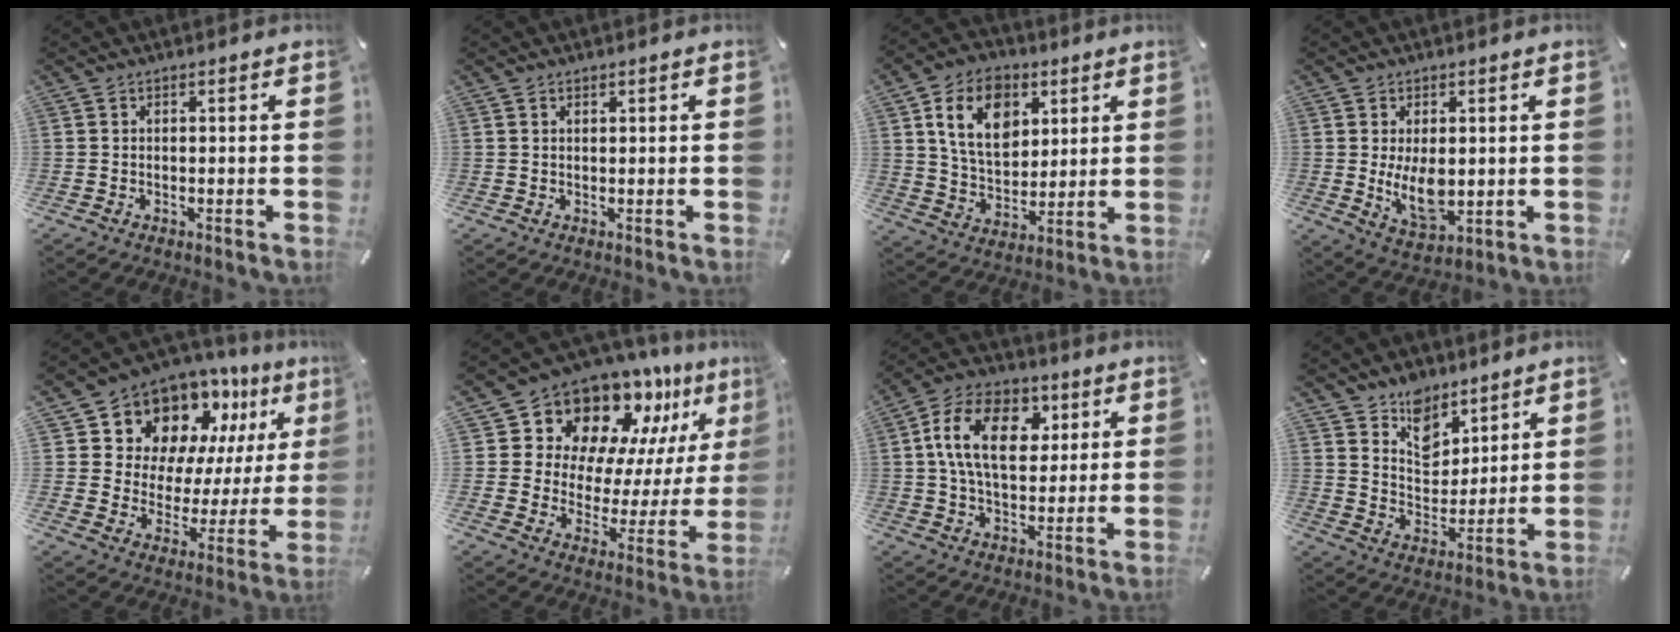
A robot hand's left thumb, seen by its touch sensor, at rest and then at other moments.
{"total": 0.6, "force": [0.5, 0.3, 0.1], "torque": [-0.002, 0.000, 0.010]}
{"total": 13.4, "force": [5.4, 9.6, 7.7], "torque": [-0.139, -0.005, 0.098]}
{"total": 8.9, "force": [0.4, 5.3, 7.1], "torque": [-0.133, -0.013, 0.005]}
{"total": 13.2, "force": [10.1, 7.9, 2.9], "torque": [-0.053, -0.103, 0.179]}
{"total": 14.7, "force": [12.2, 7.6, 3.3], "torque": [-0.059, -0.129, 0.207]}
{"total": 16.1, "force": [4.1, 10.8, 11.2], "torque": [-0.203, 0.012, 0.070]}
{"total": 9.6, "force": [7.0, 6.4, 1.4], "torque": [-0.028, -0.061, 0.131]}